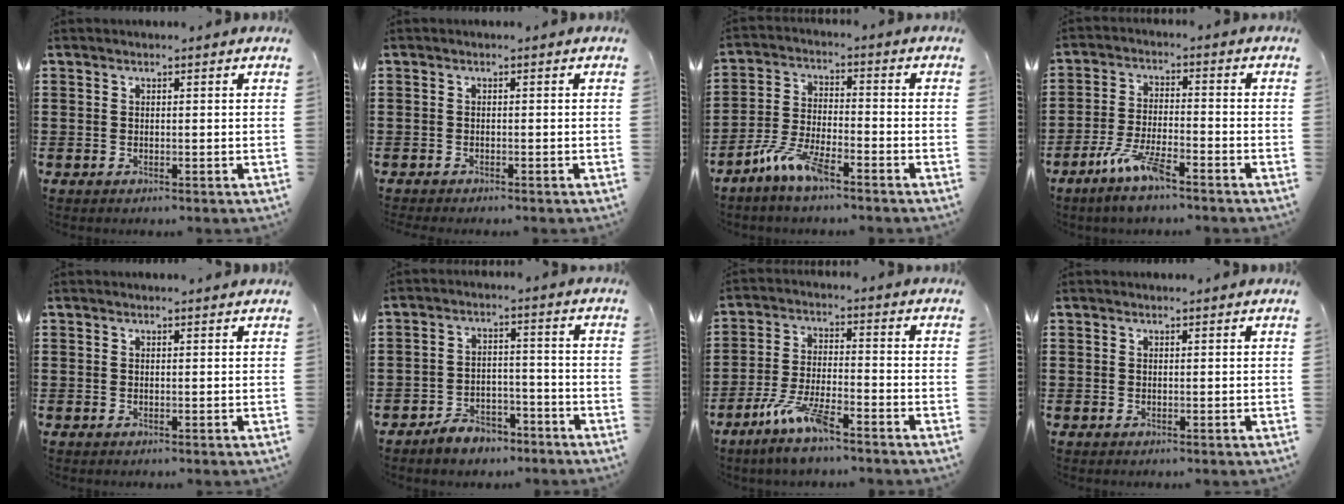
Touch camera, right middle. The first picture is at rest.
{"total": 0.8, "force": [-0.8, -0.1, 0.0], "torque": [-0.002, -0.002, -0.015]}
{"total": 6.7, "force": [-5.0, 1.3, 4.2], "torque": [-0.103, -0.008, -0.097]}
{"total": 7.0, "force": [-4.8, 1.2, 4.9], "torque": [-0.111, -0.010, -0.092]}
{"total": 0.0}
{"total": 4.4, "force": [-4.1, 1.4, 0.7], "torque": [-0.013, 0.012, -0.081]}
{"total": 7.9, "force": [-5.6, 1.2, 5.4], "torque": [-0.126, -0.013, -0.109]}
{"total": 0.0}